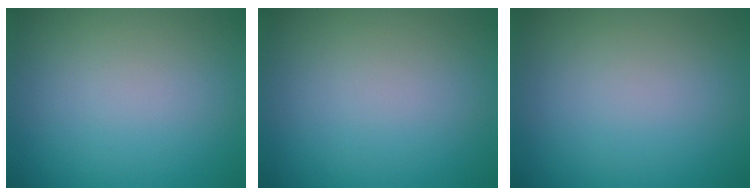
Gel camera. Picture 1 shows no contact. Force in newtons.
{"total": 0.0}
{"total": 0.0}